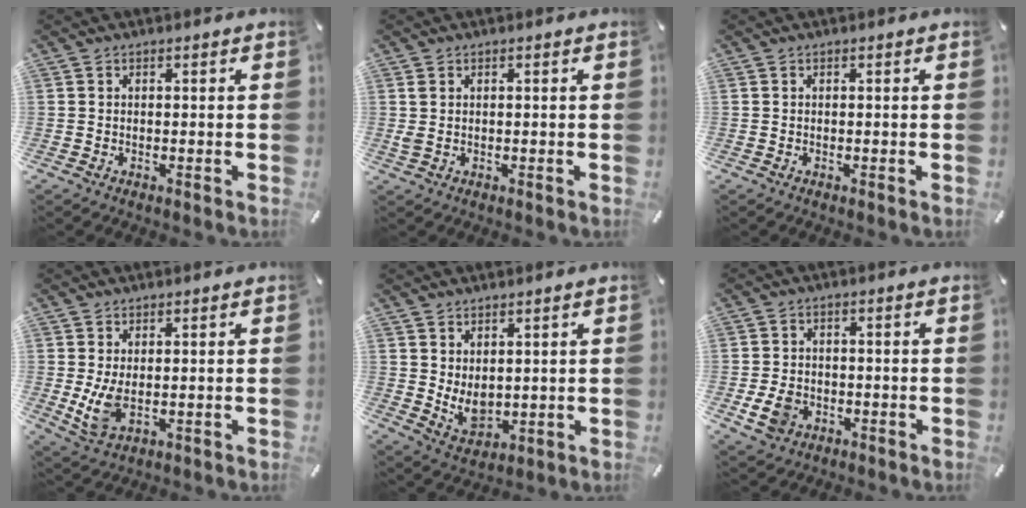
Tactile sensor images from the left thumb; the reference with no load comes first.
{"total": 1.3, "force": [0.4, 0.5, 1.1], "torque": [-0.023, 0.001, 0.007]}
{"total": 0.0}
{"total": 5.5, "force": [0.6, 3.3, 4.4], "torque": [-0.091, -0.012, 0.006]}
{"total": 5.5, "force": [2.3, 3.9, 3.1], "torque": [-0.060, -0.024, 0.045]}
{"total": 5.6, "force": [-1.7, 4.4, 3.0], "torque": [-0.067, -0.002, -0.034]}